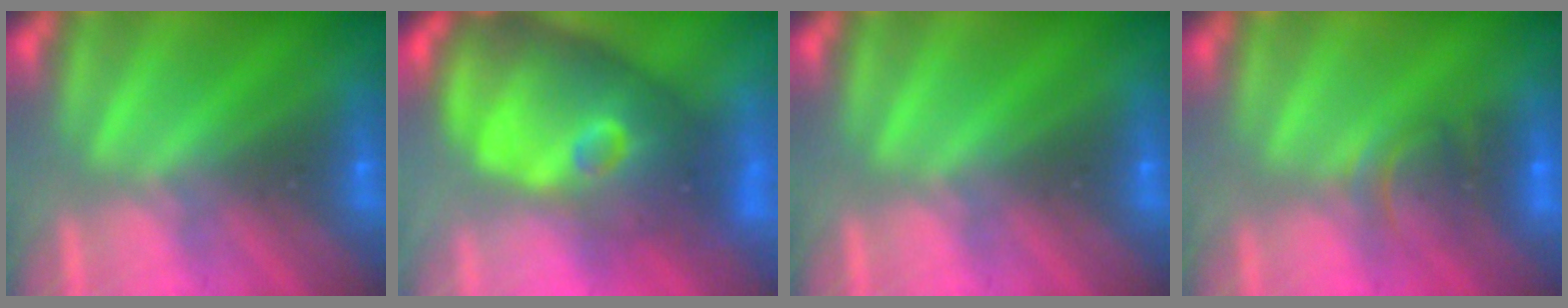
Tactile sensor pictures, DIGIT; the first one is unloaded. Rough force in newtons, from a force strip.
{"total": 10.9}
{"total": 0.0}
{"total": 2.3}